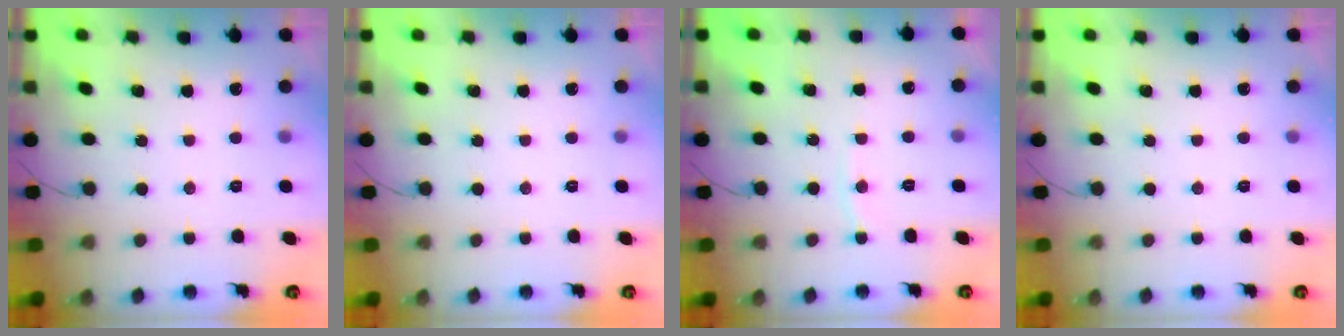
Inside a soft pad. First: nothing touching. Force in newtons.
{"total": 0.0}
{"total": 5.1, "press": 5.1, "slide": 0.6}
{"total": 0.0}